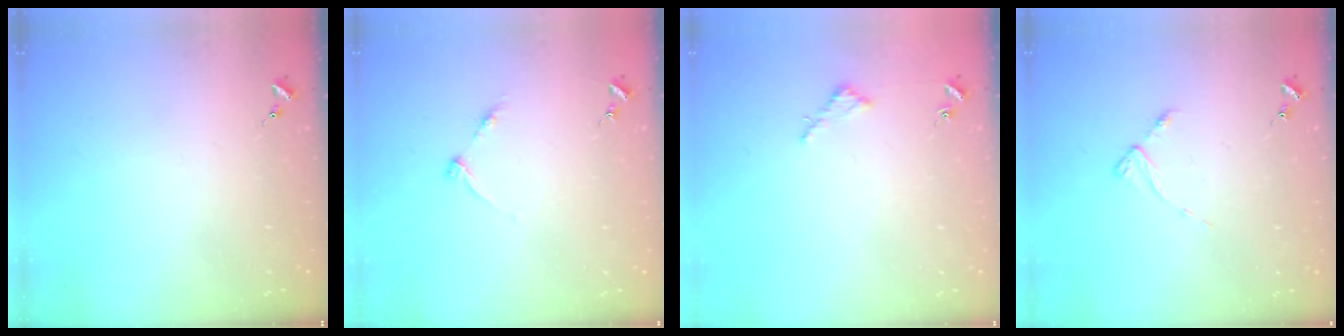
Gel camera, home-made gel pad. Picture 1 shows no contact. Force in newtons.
{"total": 4.6, "press": 4.6, "slide": 0.5}
{"total": 2.6, "press": 2.6, "slide": 0.2}
{"total": 3.5, "press": 3.5, "slide": 0.6}